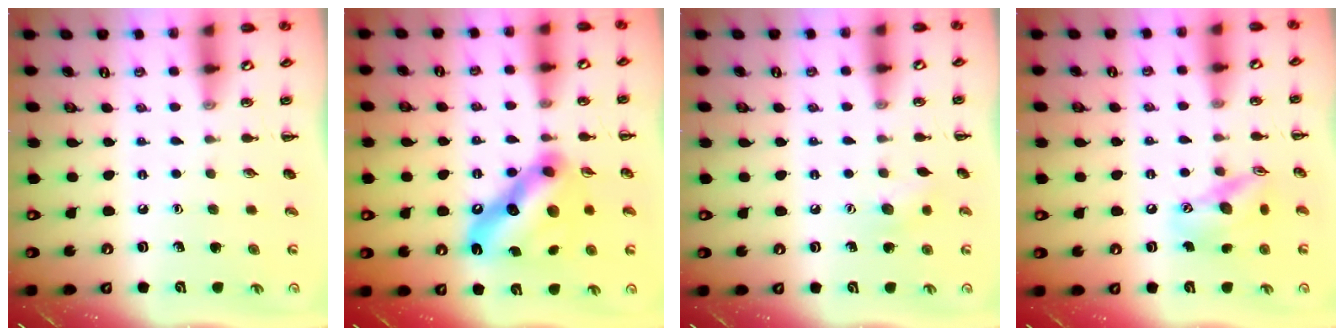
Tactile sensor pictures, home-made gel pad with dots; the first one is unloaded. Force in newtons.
{"total": 17.1, "press": 17.0, "slide": 1.5}
{"total": 7.1, "press": 7.0, "slide": 1.4}
{"total": 13.7, "press": 13.5, "slide": 2.2}